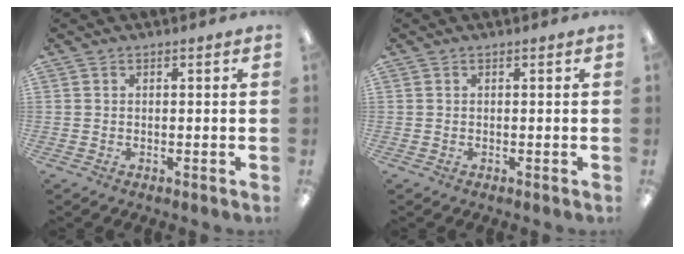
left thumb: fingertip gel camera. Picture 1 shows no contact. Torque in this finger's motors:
{"motor_torque": [0.02, 0.02, 0.12, -0.11, 0.00]}